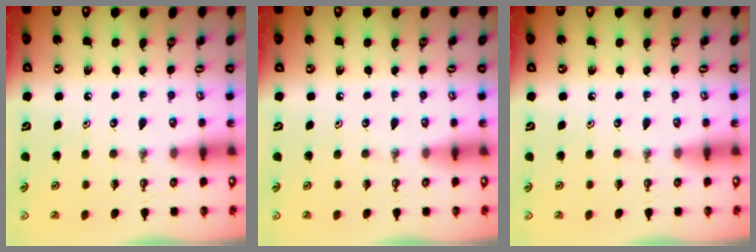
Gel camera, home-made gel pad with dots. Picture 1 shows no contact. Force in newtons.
{"total": 0.0}
{"total": 0.0}